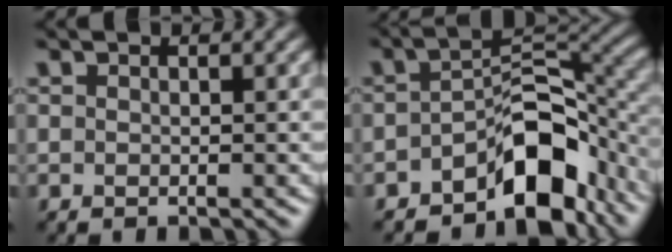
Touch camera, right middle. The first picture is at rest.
{"total": 8.5, "force": [-4.4, 4.2, 5.9], "torque": [-0.069, 0.006, -0.076]}